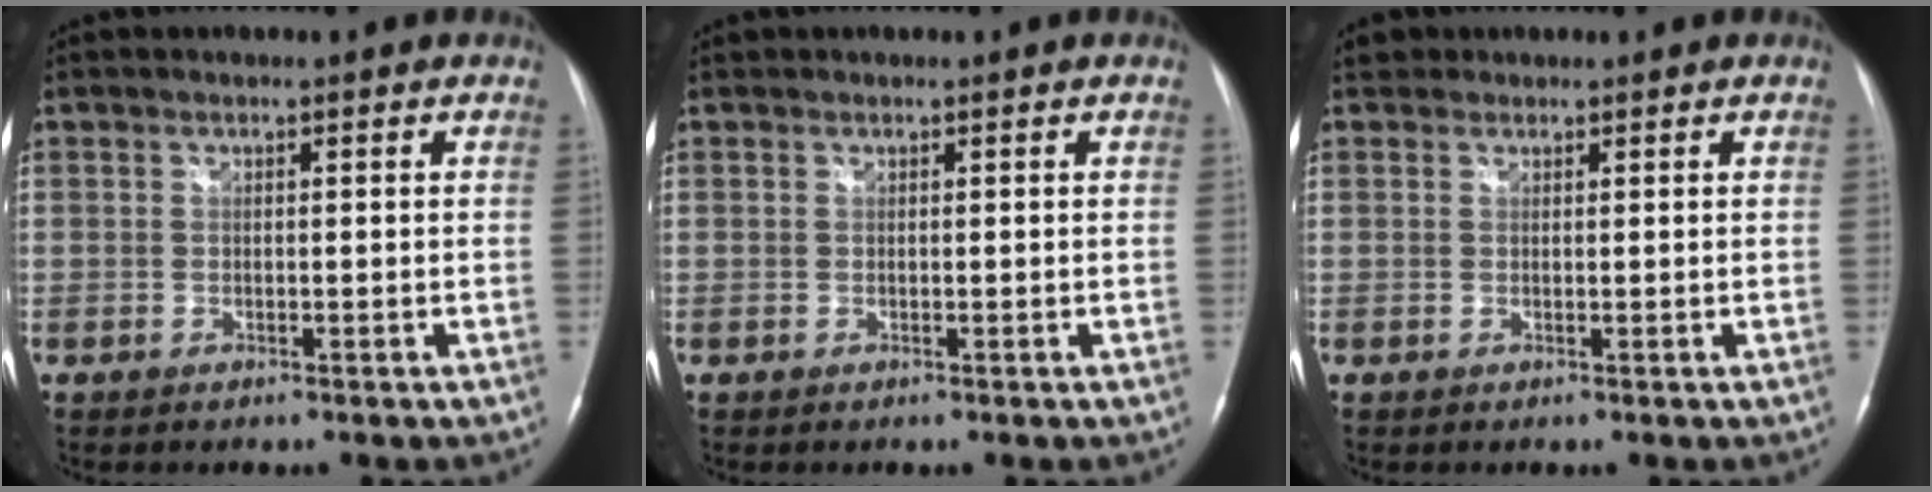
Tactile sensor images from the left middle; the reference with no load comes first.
{"total": 0.0}
{"total": 1.4, "force": [1.0, 0.9, -0.1], "torque": [0.006, 0.013, 0.012]}